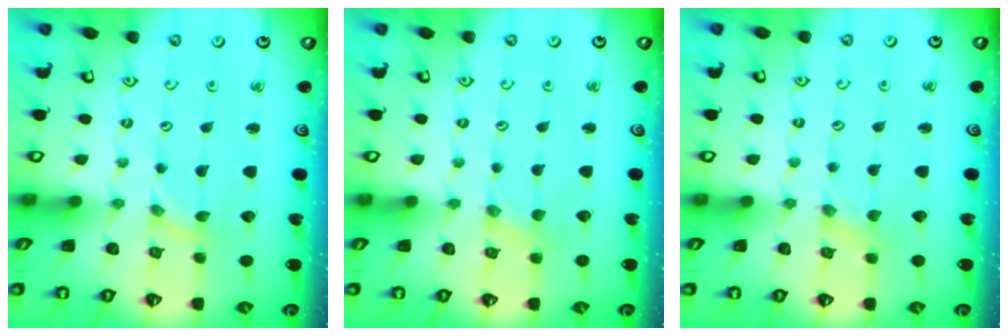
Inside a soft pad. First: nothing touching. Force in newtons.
{"total": 1.0, "press": 1.0, "slide": 0.2}
{"total": 0.0}